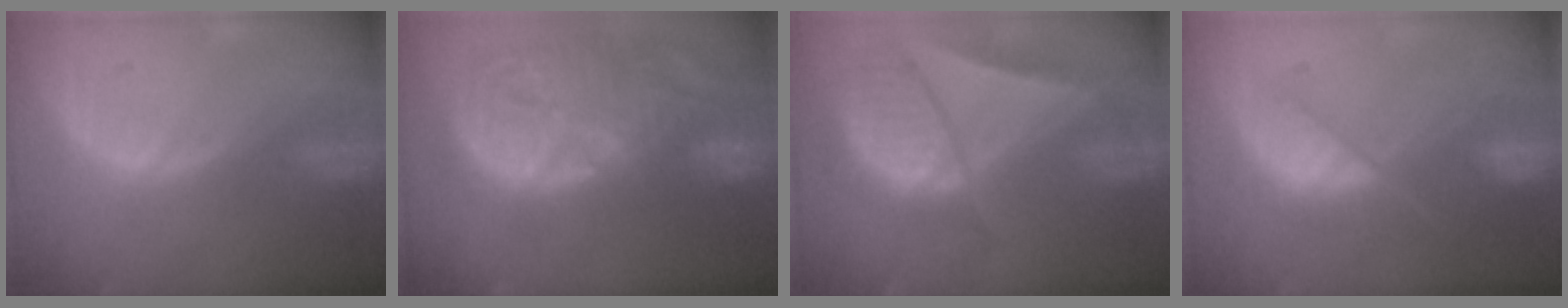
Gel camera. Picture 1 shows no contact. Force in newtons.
{"total": 15.5, "press": 13.5, "slide": 7.6}
{"total": 9.4, "press": 8.1, "slide": 4.8}
{"total": 9.0, "press": 7.7, "slide": 4.6}